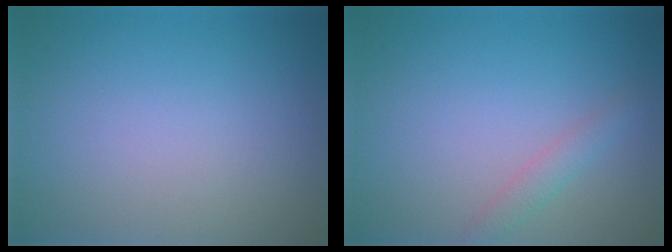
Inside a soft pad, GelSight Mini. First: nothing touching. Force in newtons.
{"total": 1.4, "press": 1.4, "slide": 0.0}